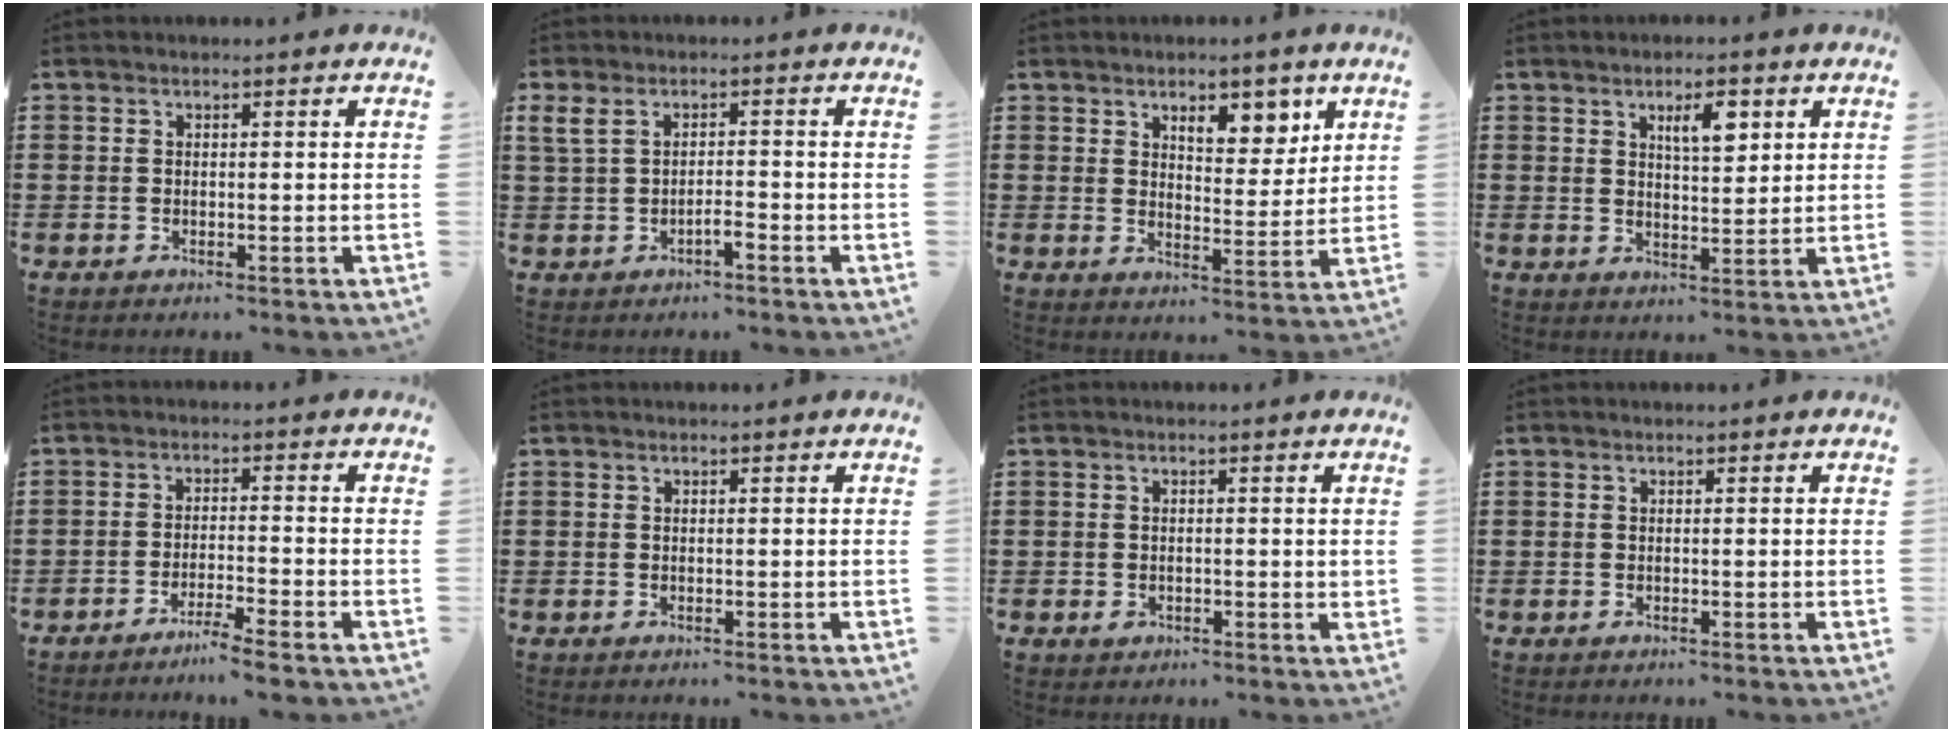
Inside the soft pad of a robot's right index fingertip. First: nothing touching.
{"total": 3.0, "force": [-0.9, 1.3, 2.5], "torque": [-0.056, 0.004, -0.021]}
{"total": 6.5, "force": [4.2, 3.3, 3.7], "torque": [-0.047, -0.012, 0.067]}
{"total": 4.7, "force": [2.3, 1.7, 3.7], "torque": [-0.054, 0.000, 0.033]}
{"total": 3.5, "force": [-3.0, -0.6, 1.5], "torque": [-0.033, -0.005, -0.061]}
{"total": 0.0}
{"total": 1.1, "force": [-0.2, 1.0, 0.5], "torque": [-0.011, 0.004, -0.004]}
{"total": 0.0}